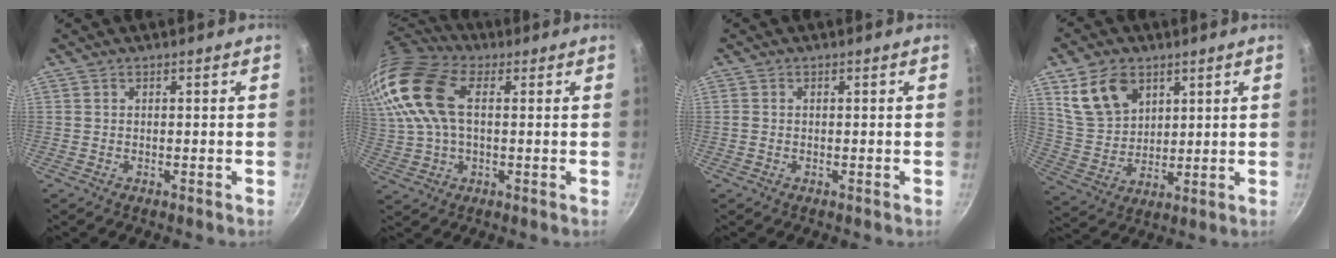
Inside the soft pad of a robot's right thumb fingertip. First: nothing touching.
{"total": 18.5, "force": [4.8, 11.0, 14.1], "torque": [-0.296, 0.017, 0.083]}
{"total": 0.8, "force": [0.0, 0.7, 0.5], "torque": [-0.010, 0.003, -0.001]}
{"total": 11.7, "force": [5.5, 8.3, 6.1], "torque": [-0.089, -0.020, 0.119]}